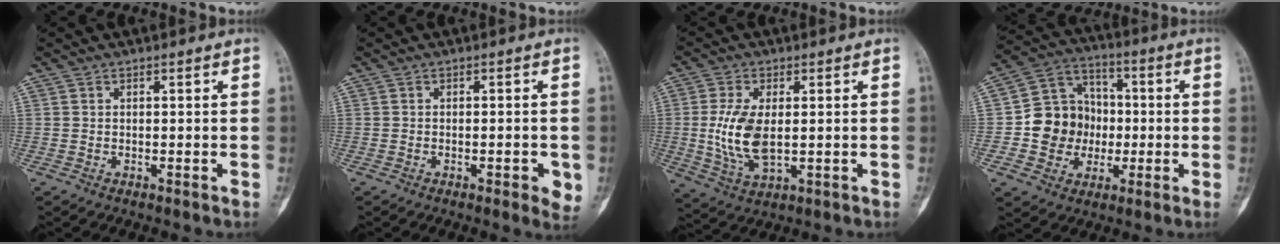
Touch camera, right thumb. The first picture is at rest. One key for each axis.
{"total": 3.9, "fx": -1.2, "fy": 1.3, "fz": 3.5, "tx": -0.037, "ty": -0.003, "tz": -0.012}
{"total": 10.0, "fx": 0.2, "fy": 5.1, "fz": 8.6, "tx": -0.180, "ty": -0.011, "tz": 0.013}
{"total": 13.0, "fx": -1.5, "fy": 11.6, "fz": 5.6, "tx": -0.046, "ty": 0.031, "tz": -0.028}